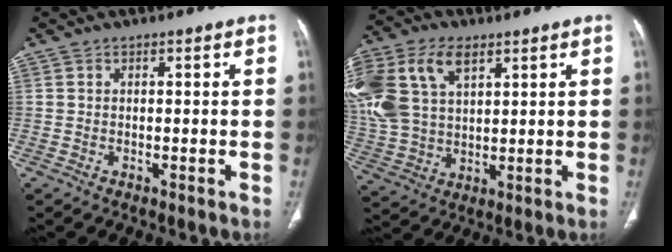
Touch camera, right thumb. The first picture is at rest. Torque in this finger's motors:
{"motor_torque": [0.36, 3.12, 1.45, 0.46, 0.27]}